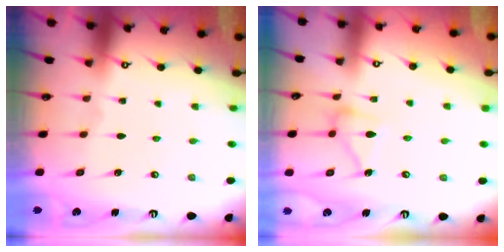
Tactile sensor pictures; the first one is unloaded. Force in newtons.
{"total": 11.6, "press": 11.6, "slide": 0.6}